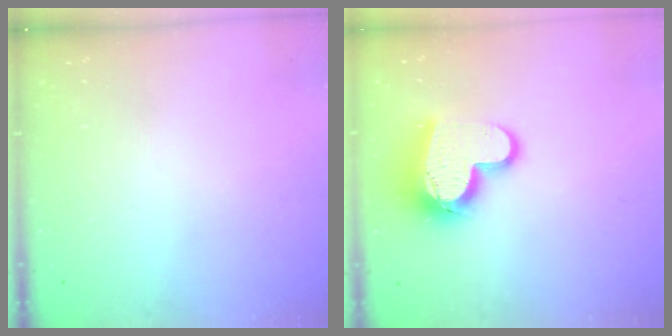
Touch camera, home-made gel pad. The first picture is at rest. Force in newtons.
{"total": 15.0, "press": 15.0, "slide": 1.0}